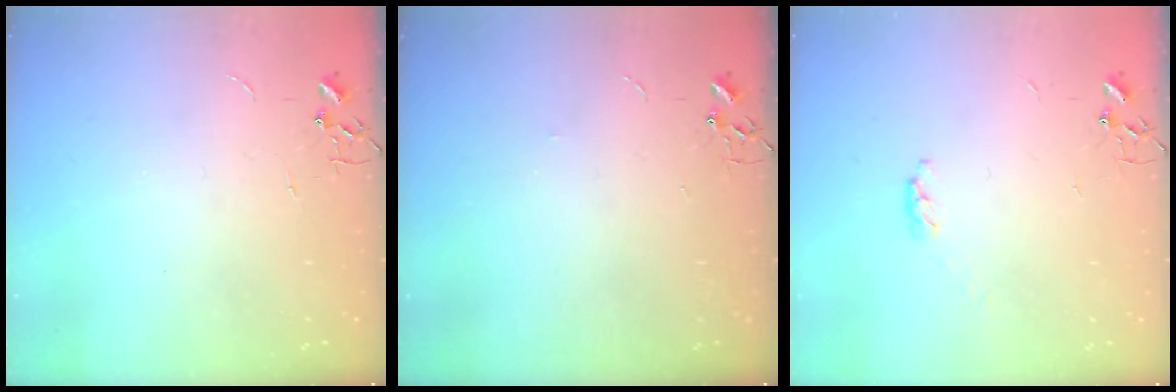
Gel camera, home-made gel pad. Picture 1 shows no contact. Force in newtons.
{"total": 2.8, "press": 2.8, "slide": 0.5}
{"total": 3.2, "press": 3.2, "slide": 0.5}